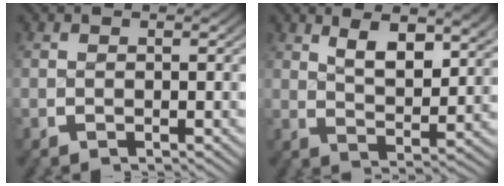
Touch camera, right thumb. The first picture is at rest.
{"total": 4.8, "force": [2.5, 1.9, 3.7], "torque": [-0.056, -0.007, 0.048]}